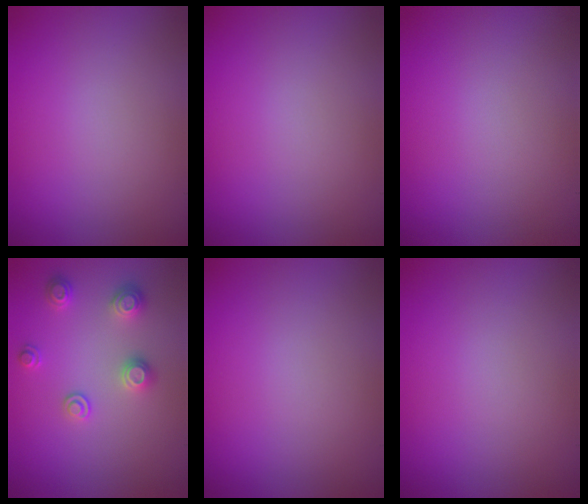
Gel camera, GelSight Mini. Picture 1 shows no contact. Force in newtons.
{"total": 0.0}
{"total": 0.0}
{"total": 2.5, "press": 2.5, "slide": 0.3}
{"total": 0.0}
{"total": 0.0}